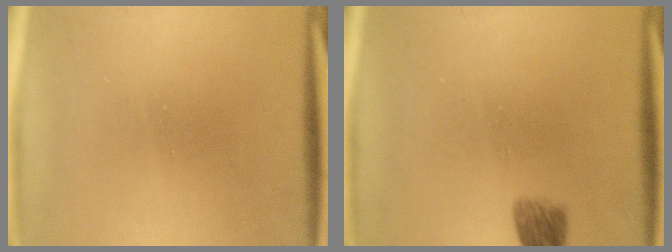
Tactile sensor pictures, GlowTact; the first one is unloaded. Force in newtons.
{"total": 4.5}